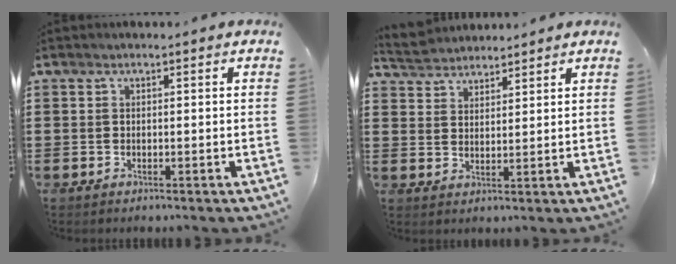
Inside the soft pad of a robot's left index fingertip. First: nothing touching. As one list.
[{"total": 3.6, "force": [3.4, 1.0, 0.1], "torque": [-0.016, -0.006, 0.064]}]